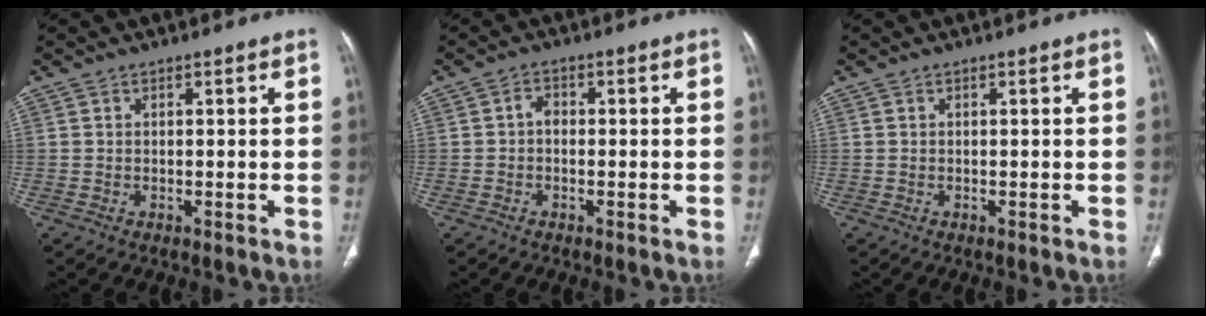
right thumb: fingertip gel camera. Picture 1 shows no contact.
{"total": 1.9, "force": [-0.3, 1.4, 1.2], "torque": [-0.013, 0.007, -0.013]}
{"total": 0.0}